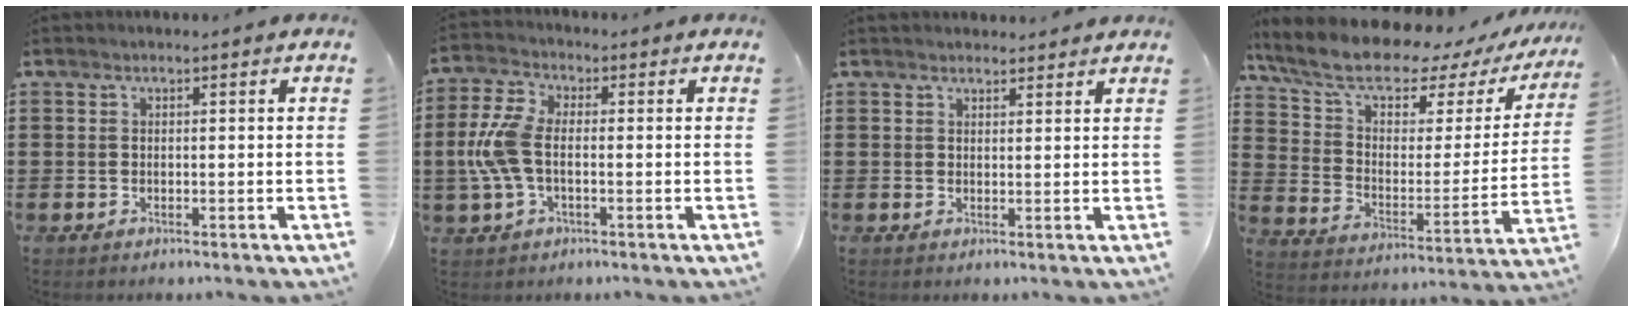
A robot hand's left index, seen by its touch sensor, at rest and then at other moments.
{"total": 7.3, "force": [-0.8, 3.7, 6.3], "torque": [-0.153, 0.000, -0.022]}
{"total": 1.9, "force": [1.8, 0.5, -0.1], "torque": [-0.003, -0.001, 0.037]}
{"total": 10.4, "force": [8.5, 3.3, 5.0], "torque": [-0.123, -0.058, 0.146]}